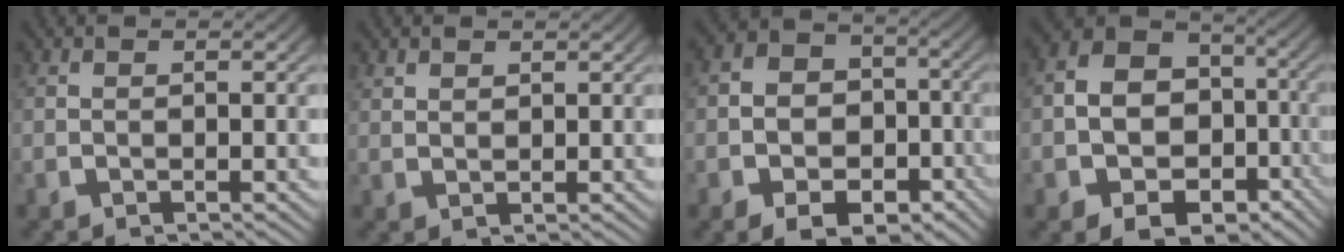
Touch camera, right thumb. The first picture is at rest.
{"total": 1.1, "force": [1.1, 0.3, 0.2], "torque": [0.004, 0.002, 0.026]}
{"total": 8.5, "force": [-2.7, 6.7, 4.5], "torque": [-0.077, -0.028, -0.040]}
{"total": 13.0, "force": [-4.0, 10.3, 6.9], "torque": [-0.134, -0.043, -0.054]}